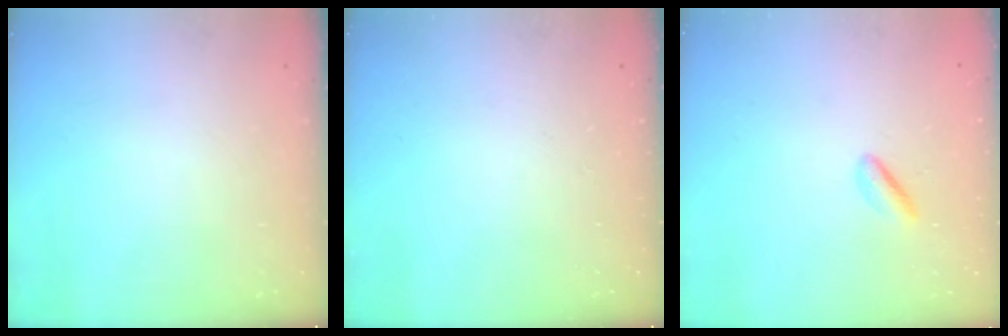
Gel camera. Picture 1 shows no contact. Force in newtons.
{"total": 0.0}
{"total": 1.6, "press": 1.3, "slide": 0.8}